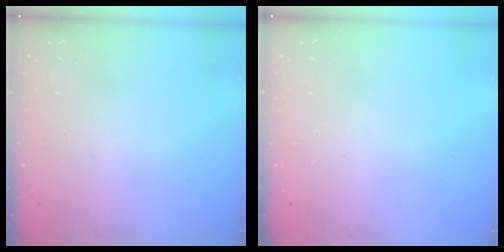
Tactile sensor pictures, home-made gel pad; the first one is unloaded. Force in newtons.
{"total": 0.0}